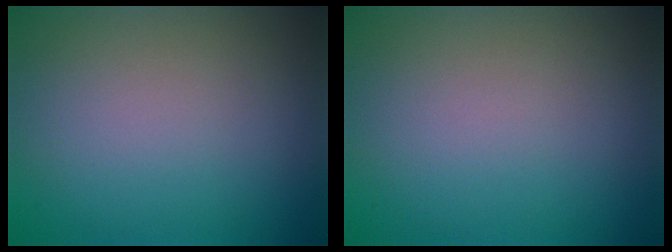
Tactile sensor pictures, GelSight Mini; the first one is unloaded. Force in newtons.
{"total": 0.0}